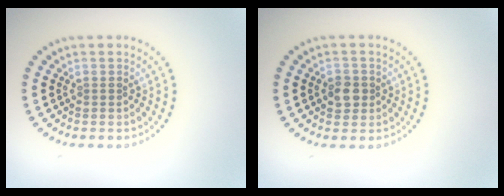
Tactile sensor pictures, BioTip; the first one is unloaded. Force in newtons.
{"total": 2.0, "press": 1.9, "slide": 0.4}